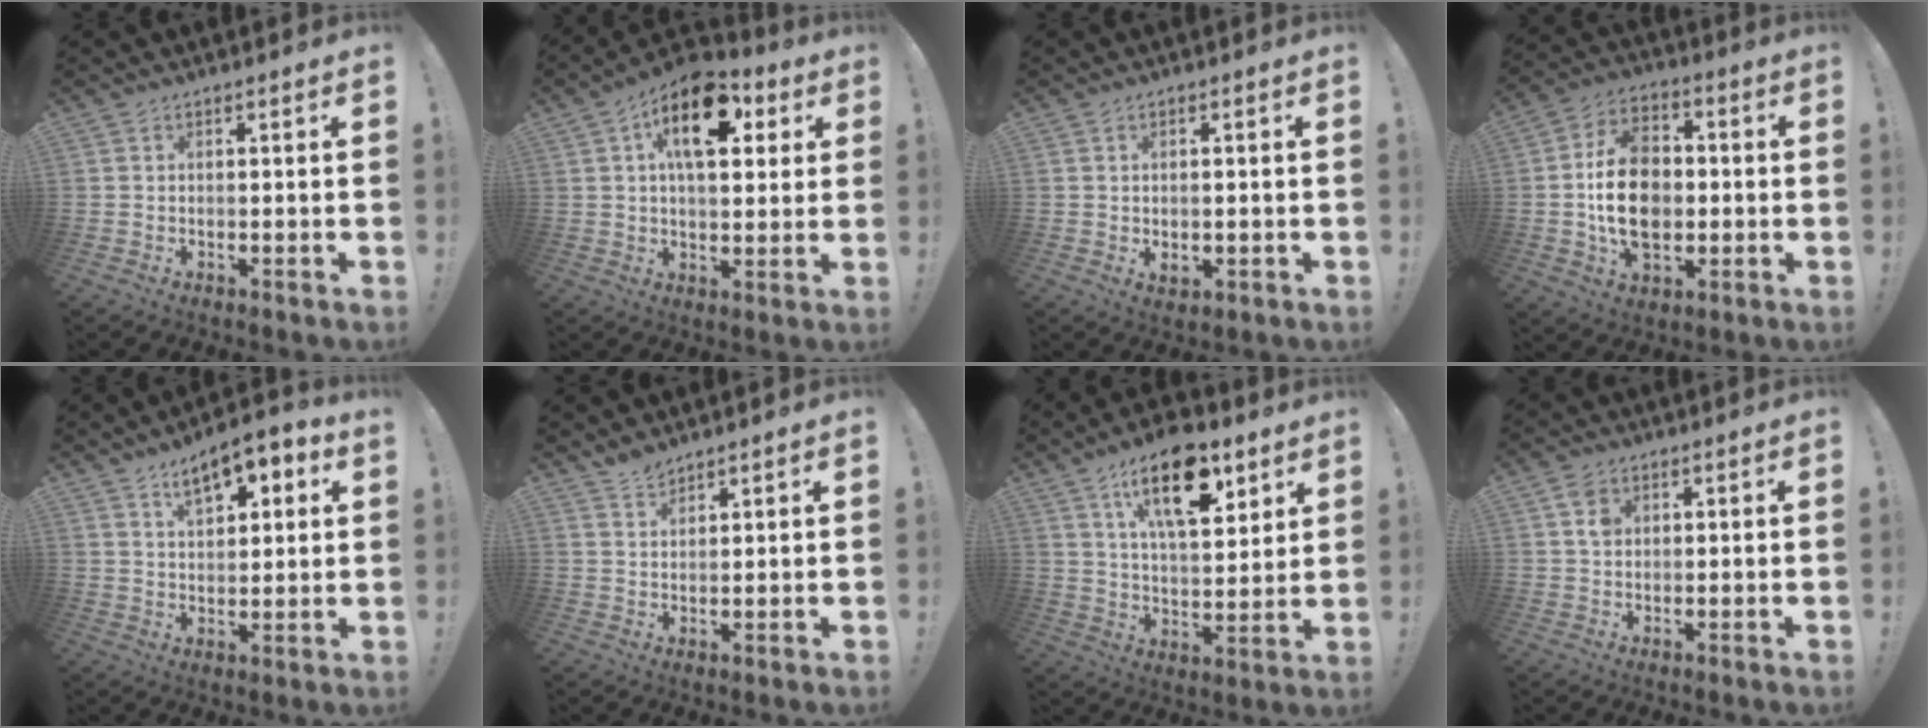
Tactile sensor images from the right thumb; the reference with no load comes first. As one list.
[{"total": 16.9, "force": [6.0, 9.3, 12.7], "torque": [-0.177, -0.010, 0.102]}, {"total": 2.1, "force": [0.0, 1.2, 1.7], "torque": [-0.014, -0.003, -0.002]}, {"total": 17.8, "force": [-1.0, 12.8, 12.3], "torque": [-0.200, 0.009, -0.021]}, {"total": 9.5, "force": [5.7, 4.3, 6.2], "torque": [-0.092, -0.025, 0.100]}, {"total": 3.6, "force": [3.3, 1.1, 0.9], "torque": [-0.007, -0.024, 0.059]}, {"total": 18.3, "force": [9.9, 8.4, 12.9], "torque": [-0.198, -0.040, 0.166]}, {"total": 4.3, "force": [1.3, 3.3, 2.4], "torque": [-0.031, 0.002, 0.022]}]